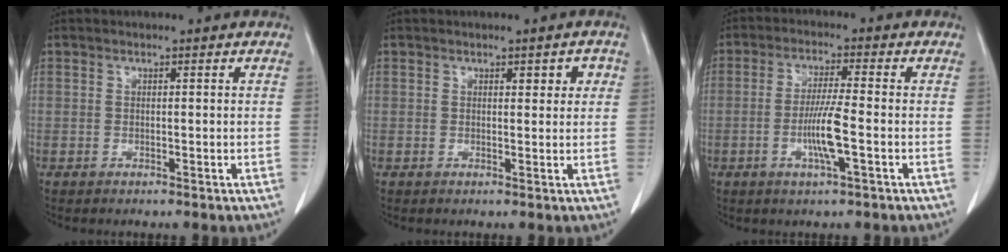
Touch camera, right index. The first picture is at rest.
{"total": 2.4, "force": [0.9, 1.1, 1.9], "torque": [-0.019, 0.006, 0.011]}
{"total": 6.5, "force": [-1.8, -0.1, 6.2], "torque": [-0.121, -0.005, -0.033]}